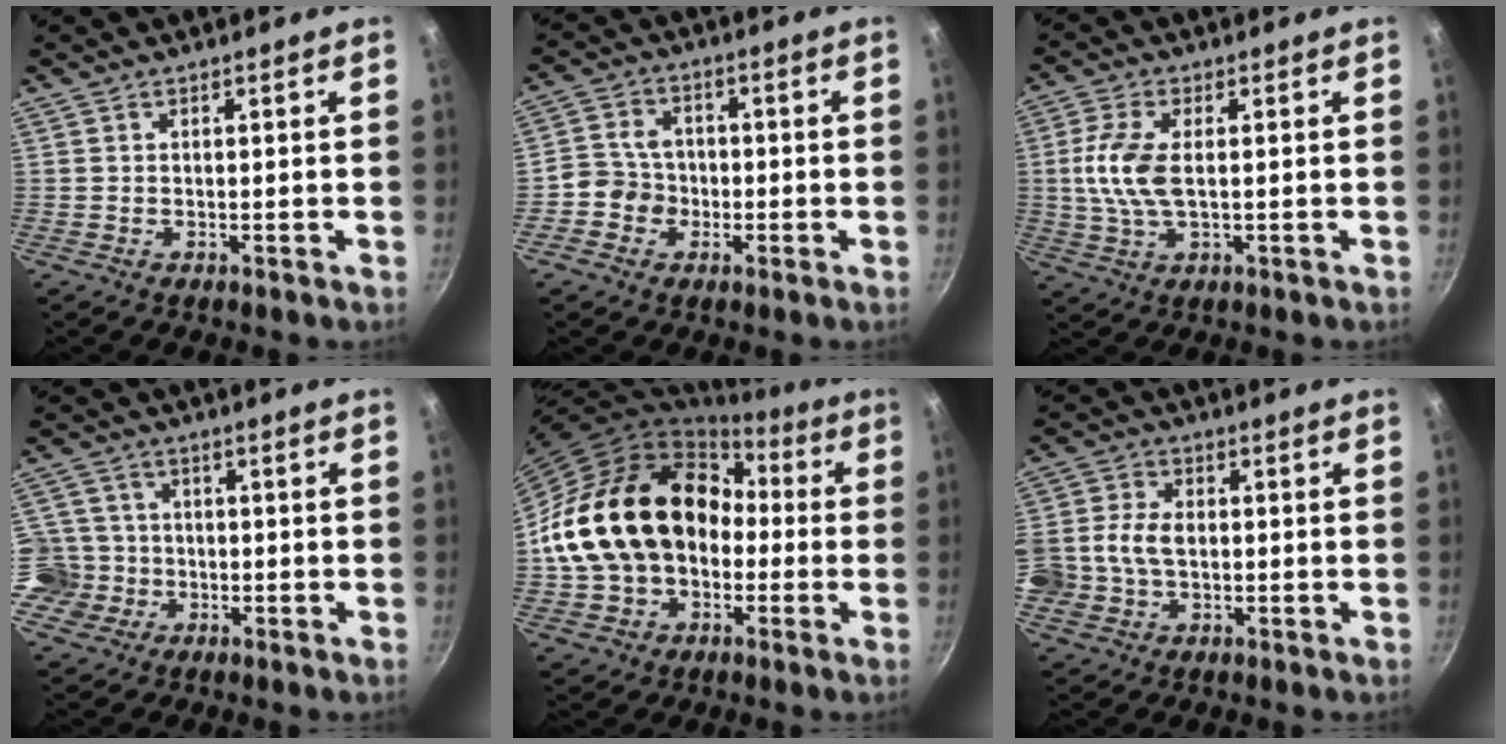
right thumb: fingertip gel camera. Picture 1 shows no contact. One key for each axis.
{"total": 6.1, "fx": -1.9, "fy": 5.4, "fz": 1.9, "tx": -0.009, "ty": 0.020, "tz": -0.049}
{"total": 8.5, "fx": 0.5, "fy": 3.9, "fz": 7.5, "tx": -0.161, "ty": 0.002, "tz": 0.006}
{"total": 6.9, "fx": -2.1, "fy": 6.5, "fz": 0.7, "tx": 0.024, "ty": 0.027, "tz": -0.046}
{"total": 21.7, "fx": -0.6, "fy": 16.5, "fz": 14.1, "tx": -0.227, "ty": 0.065, "tz": -0.002}
{"total": 9.9, "fx": -0.7, "fy": 7.5, "fz": 6.4, "tx": -0.121, "ty": 0.019, "tz": -0.021}